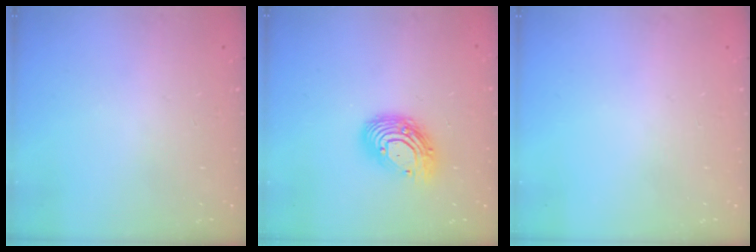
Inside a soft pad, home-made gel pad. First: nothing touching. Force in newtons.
{"total": 13.1, "press": 13.1, "slide": 1.1}
{"total": 0.0}